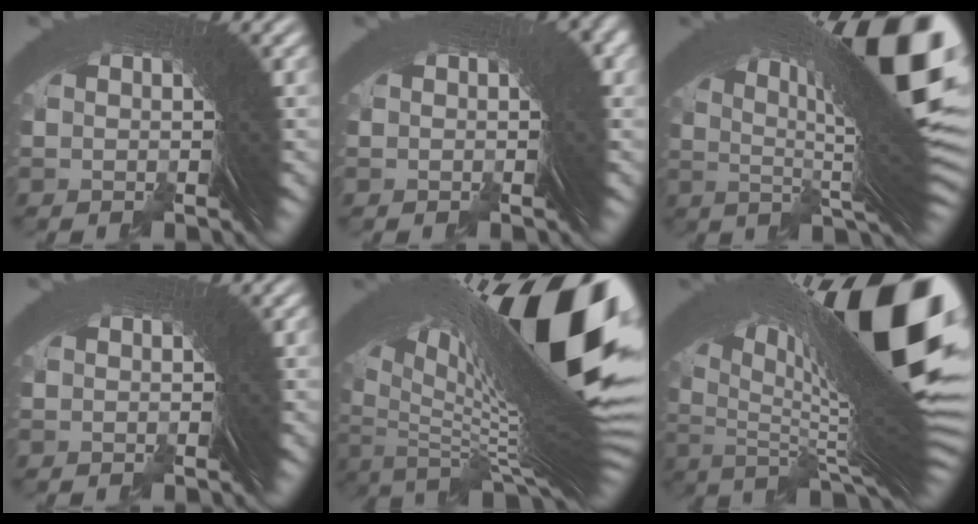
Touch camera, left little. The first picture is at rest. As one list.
[{"total": 1.3, "force": [-0.3, 1.2, 0.4], "torque": [0.002, 0.002, -0.009]}, {"total": 21.4, "force": [4.8, 7.5, 19.4], "torque": [-0.240, 0.029, 0.063]}, {"total": 0.9, "force": [-0.5, 0.6, -0.4], "torque": [0.010, -0.002, -0.009]}, {"total": 28.6, "force": [2.7, 11.2, 26.2], "torque": [-0.349, 0.023, 0.034]}, {"total": 25.7, "force": [3.4, 9.8, 23.6], "torque": [-0.301, 0.019, 0.047]}]